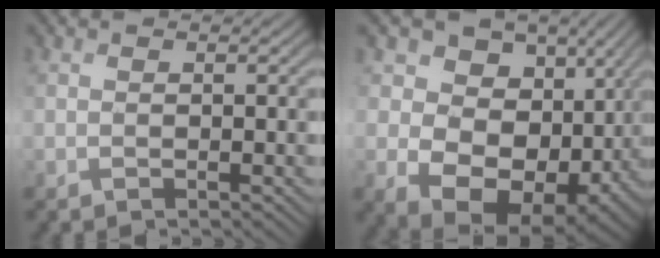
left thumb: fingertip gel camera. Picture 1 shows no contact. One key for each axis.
{"total": 14.5, "fx": -1.0, "fy": 11.6, "fz": 8.6, "tx": -0.146, "ty": -0.042, "tz": 0.017}